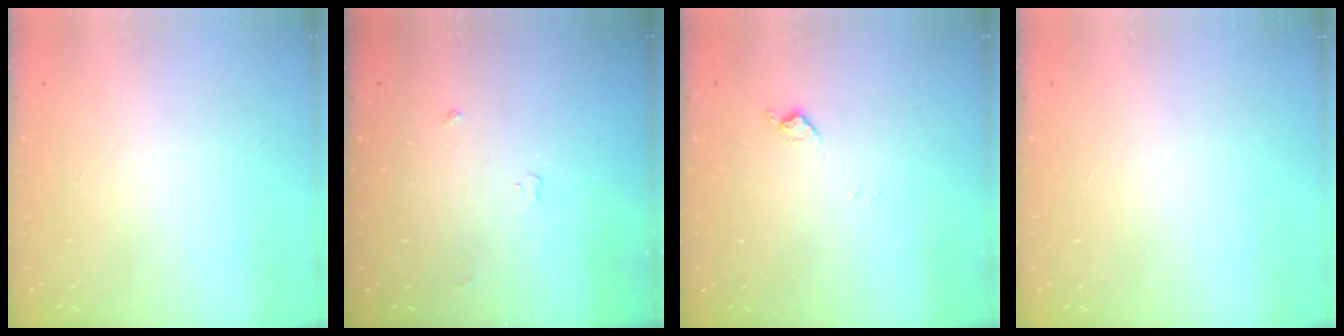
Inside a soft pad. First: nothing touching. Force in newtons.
{"total": 2.8, "press": 2.8, "slide": 0.5}
{"total": 7.7, "press": 7.7, "slide": 0.7}
{"total": 0.0}